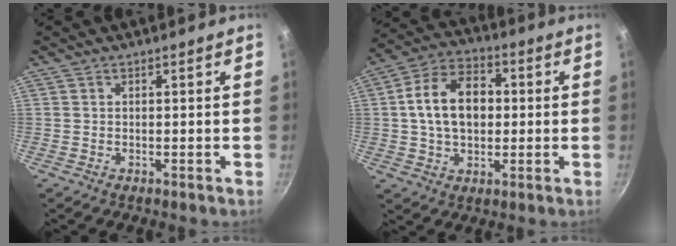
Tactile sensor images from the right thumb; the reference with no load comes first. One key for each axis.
{"total": 13.5, "fx": 1.0, "fy": 9.3, "fz": 9.8, "tx": -0.138, "ty": 0.023, "tz": 0.006}